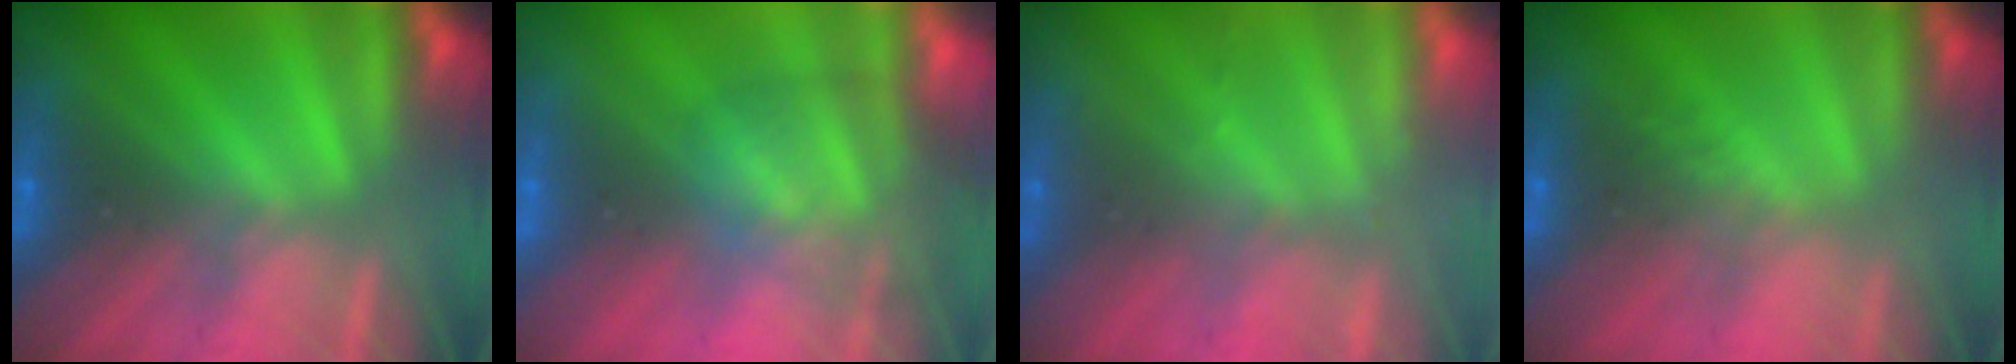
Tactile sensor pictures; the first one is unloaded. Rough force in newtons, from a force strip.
{"total": 3.7}
{"total": 2.3}
{"total": 1.2}